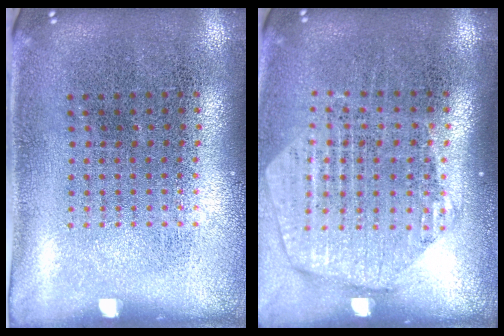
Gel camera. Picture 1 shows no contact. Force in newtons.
{"total": 1.9, "press": 1.7, "slide": 0.9}